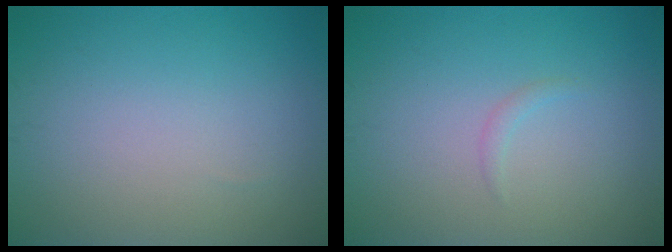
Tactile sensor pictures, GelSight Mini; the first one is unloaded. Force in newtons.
{"total": 0.7, "press": 0.6, "slide": 0.1}